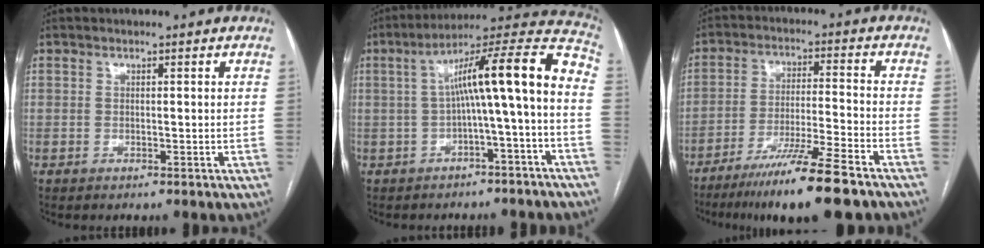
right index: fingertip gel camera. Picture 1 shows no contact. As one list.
[{"total": 14.4, "force": [-1.2, 0.4, 14.4], "torque": [-0.207, 0.050, -0.022]}, {"total": 13.8, "force": [-10.1, -0.6, 9.4], "torque": [-0.161, -0.037, -0.167]}]